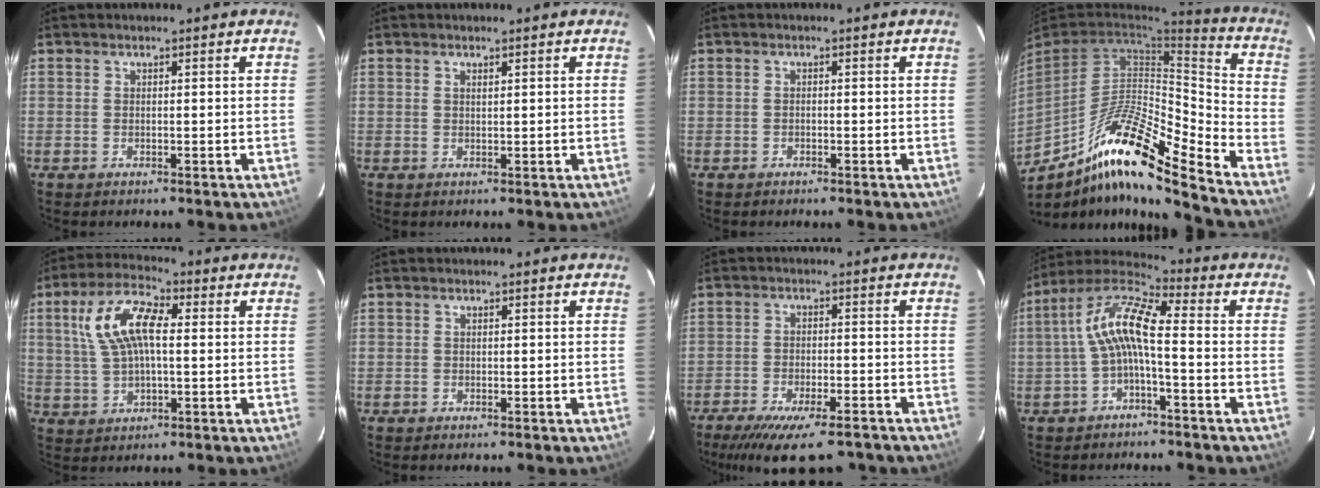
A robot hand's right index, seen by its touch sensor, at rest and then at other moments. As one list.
[{"total": 0.9, "force": [0.6, 0.3, 0.6], "torque": [-0.009, 0.004, 0.012]}, {"total": 0.9, "force": [-0.6, 0.5, 0.4], "torque": [-0.009, 0.000, -0.010]}, {"total": 21.5, "force": [-14.5, 3.0, 15.6], "torque": [-0.270, -0.010, -0.258]}, {"total": 11.6, "force": [2.2, 5.5, 10.0], "torque": [-0.206, 0.026, 0.044]}, {"total": 0.6, "force": [-0.3, 0.5, 0.1], "torque": [0.001, 0.000, -0.002]}, {"total": 16.4, "force": [-12.6, 5.1, 9.2], "torque": [-0.183, -0.036, -0.188]}, {"total": 10.2, "force": [-1.4, 2.7, 9.8], "torque": [-0.201, 0.022, -0.030]}]